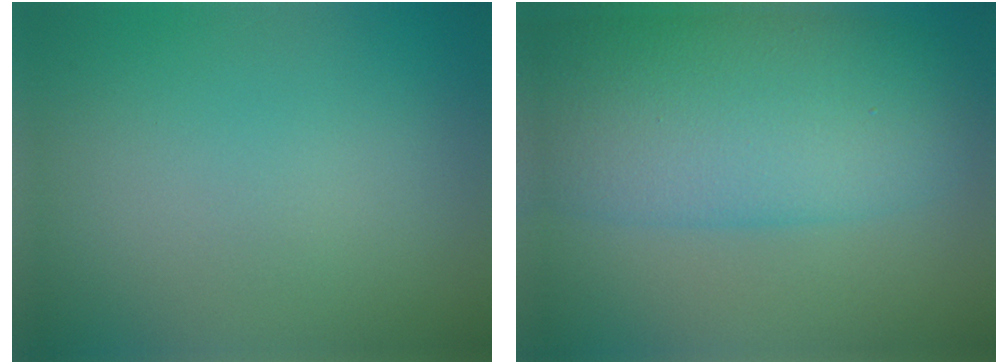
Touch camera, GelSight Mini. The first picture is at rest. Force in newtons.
{"total": 10.6, "press": 10.6, "slide": 0.2}